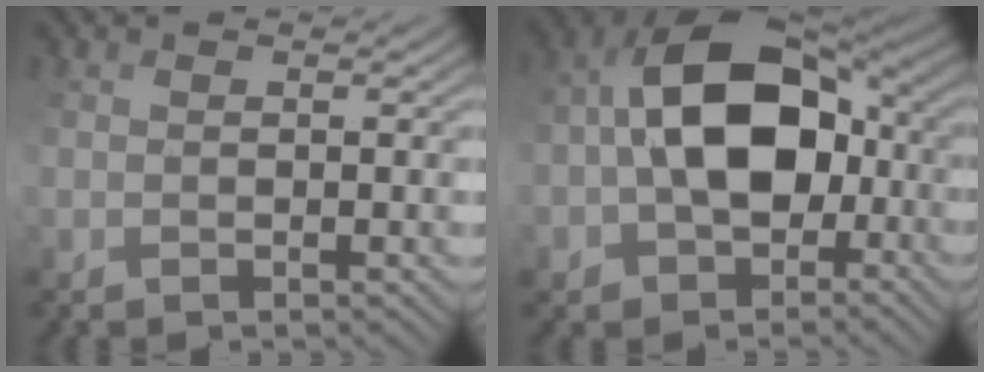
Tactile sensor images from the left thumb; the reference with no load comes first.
{"total": 12.5, "force": [-0.7, 8.4, 9.3], "torque": [-0.169, 0.017, -0.027]}